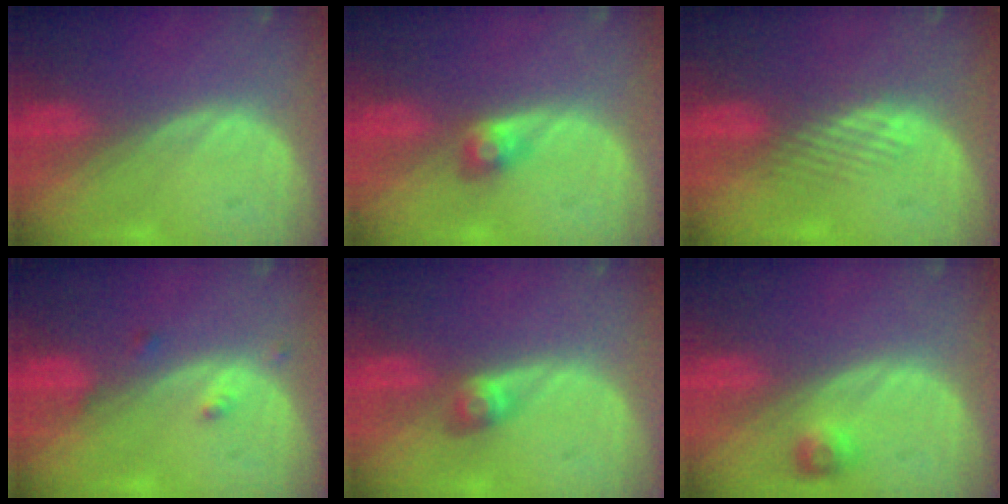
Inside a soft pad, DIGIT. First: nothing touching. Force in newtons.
{"total": 2.4, "press": 2.4, "slide": 0.4}
{"total": 3.1, "press": 2.5, "slide": 1.8}
{"total": 1.6, "press": 1.5, "slide": 0.1}
{"total": 2.8, "press": 2.5, "slide": 1.2}
{"total": 2.4, "press": 2.2, "slide": 0.9}